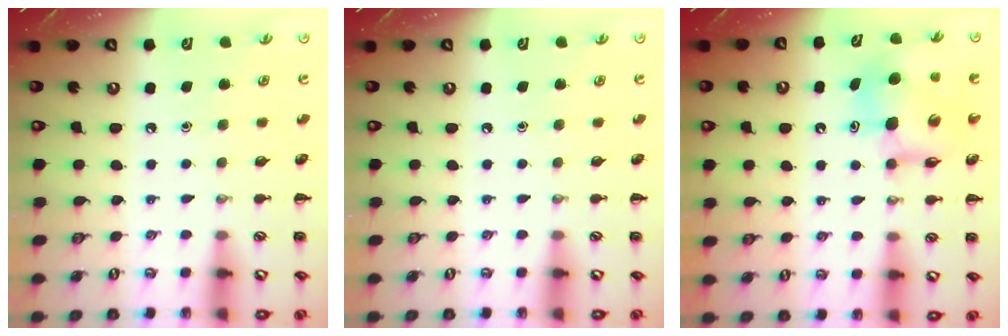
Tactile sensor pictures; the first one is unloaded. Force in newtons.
{"total": 0.0}
{"total": 9.1, "press": 9.0, "slide": 1.6}